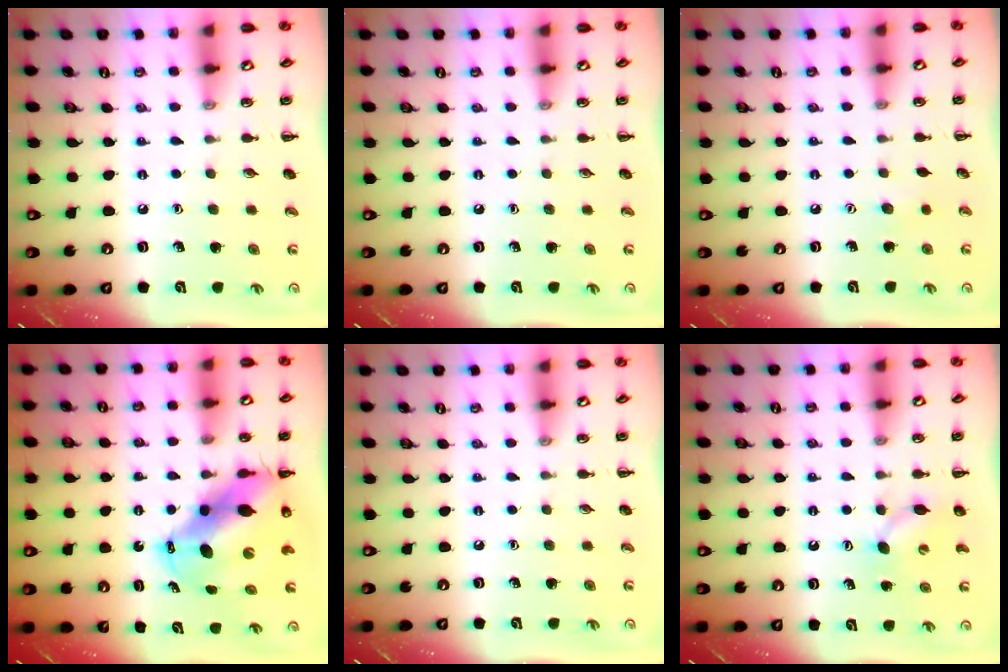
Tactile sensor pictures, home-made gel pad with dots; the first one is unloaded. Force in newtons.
{"total": 0.0}
{"total": 2.5, "press": 2.4, "slide": 0.6}
{"total": 12.4, "press": 12.0, "slide": 3.4}
{"total": 0.0}
{"total": 5.2, "press": 5.1, "slide": 1.2}